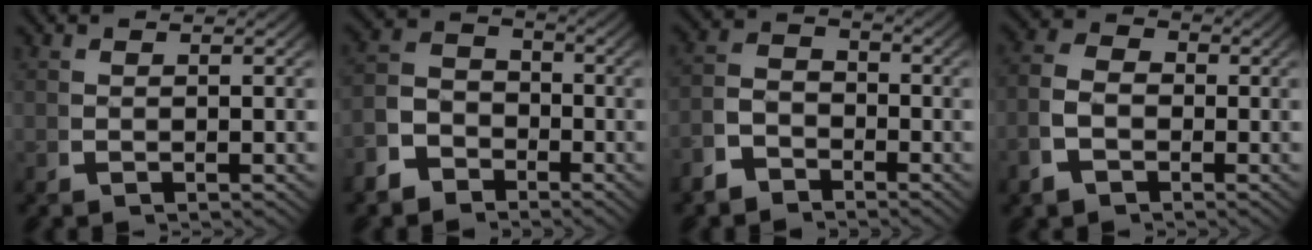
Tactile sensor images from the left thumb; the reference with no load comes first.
{"total": 6.0, "force": [-2.3, 4.9, 2.7], "torque": [-0.033, -0.010, -0.047]}
{"total": 4.0, "force": [-2.0, 2.8, 1.9], "torque": [-0.034, -0.016, -0.035]}
{"total": 4.4, "force": [-0.8, 3.5, 2.6], "torque": [-0.051, -0.010, -0.016]}